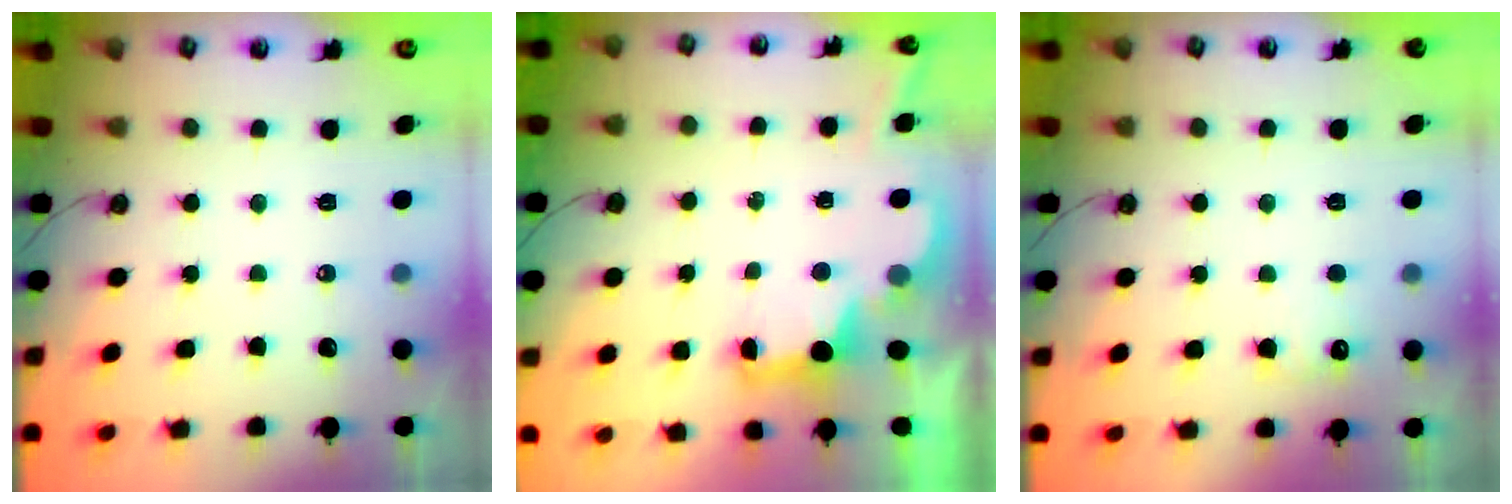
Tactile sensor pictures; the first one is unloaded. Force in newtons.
{"total": 2.8, "press": 2.7, "slide": 0.9}
{"total": 6.9, "press": 6.8, "slide": 1.3}